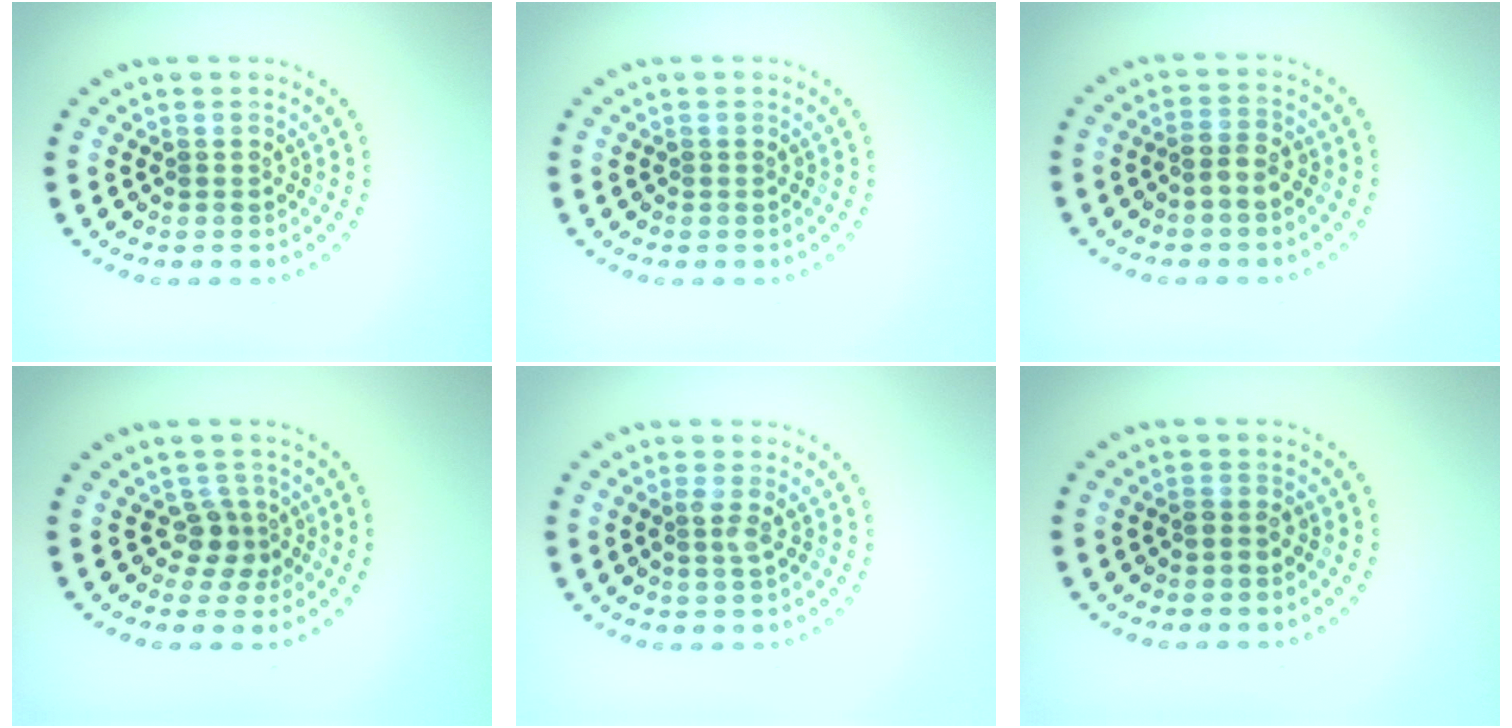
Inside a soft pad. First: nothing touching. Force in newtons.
{"total": 0.0}
{"total": 1.7, "press": 1.6, "slide": 0.7}
{"total": 2.3, "press": 1.8, "slide": 1.5}
{"total": 1.3, "press": 1.2, "slide": 0.6}
{"total": 0.9, "press": 0.8, "slide": 0.4}